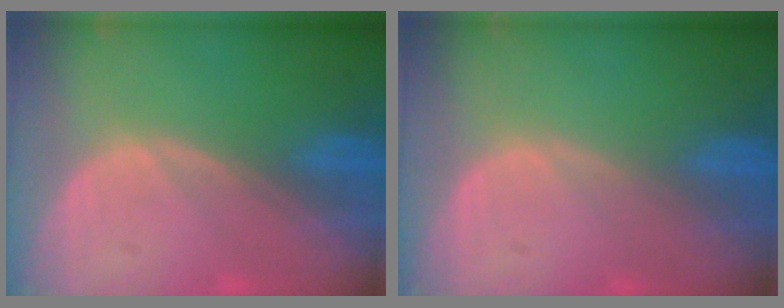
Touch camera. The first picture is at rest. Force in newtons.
{"total": 0.0}